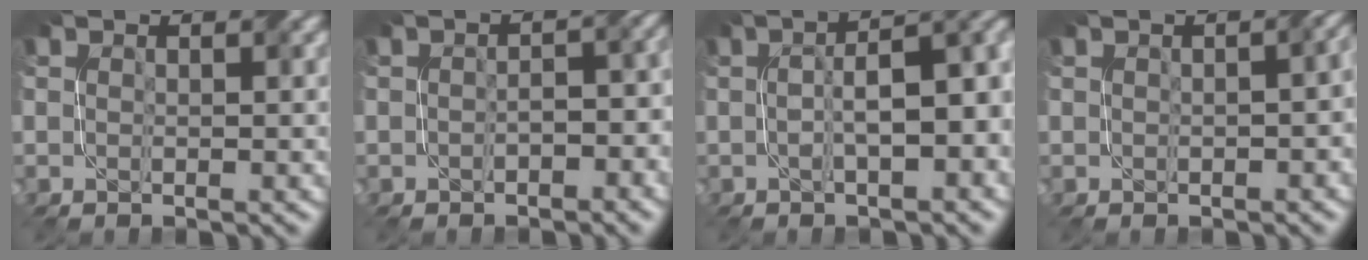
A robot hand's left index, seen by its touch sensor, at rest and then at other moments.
{"total": 2.7, "force": [-1.3, 1.6, 1.8], "torque": [-0.020, 0.005, -0.013]}
{"total": 7.0, "force": [-0.2, 2.5, 6.6], "torque": [-0.084, 0.015, 0.006]}
{"total": 3.5, "force": [-0.1, 1.9, 3.0], "torque": [-0.017, 0.002, 0.008]}